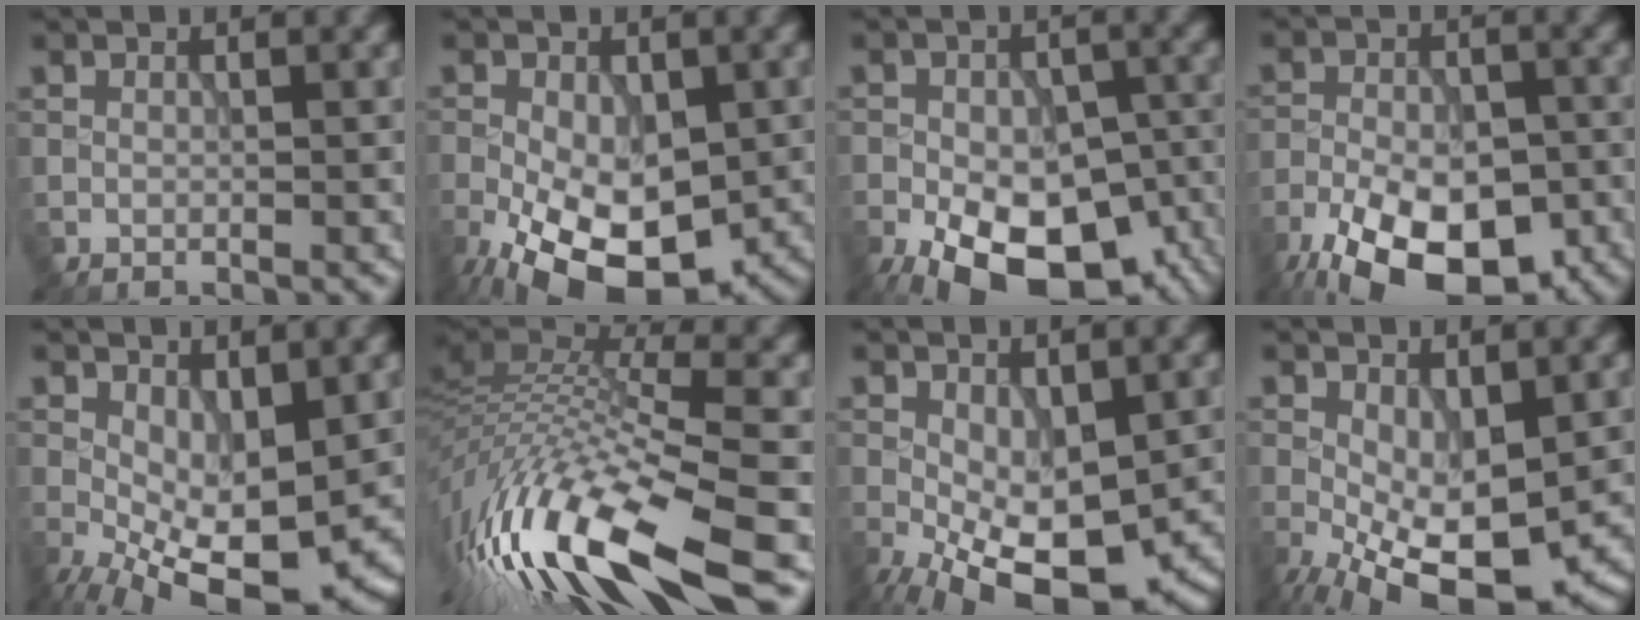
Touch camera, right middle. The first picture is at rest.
{"total": 12.3, "force": [-4.7, 6.4, 9.3], "torque": [-0.166, -0.029, -0.079]}
{"total": 16.7, "force": [-8.9, 9.1, 10.7], "torque": [-0.156, -0.035, -0.120]}
{"total": 14.8, "force": [-9.1, 7.5, 9.0], "torque": [-0.141, -0.026, -0.141]}
{"total": 9.2, "force": [-1.6, 4.3, 7.9], "torque": [-0.146, -0.014, -0.018]}
{"total": 15.5, "force": [-5.4, 4.7, 13.7], "torque": [-0.285, 0.016, -0.102]}
{"total": 10.1, "force": [-3.4, 5.1, 8.1], "torque": [-0.157, -0.026, -0.041]}
{"total": 9.0, "force": [-2.6, 4.2, 7.5], "torque": [-0.151, -0.018, -0.036]}